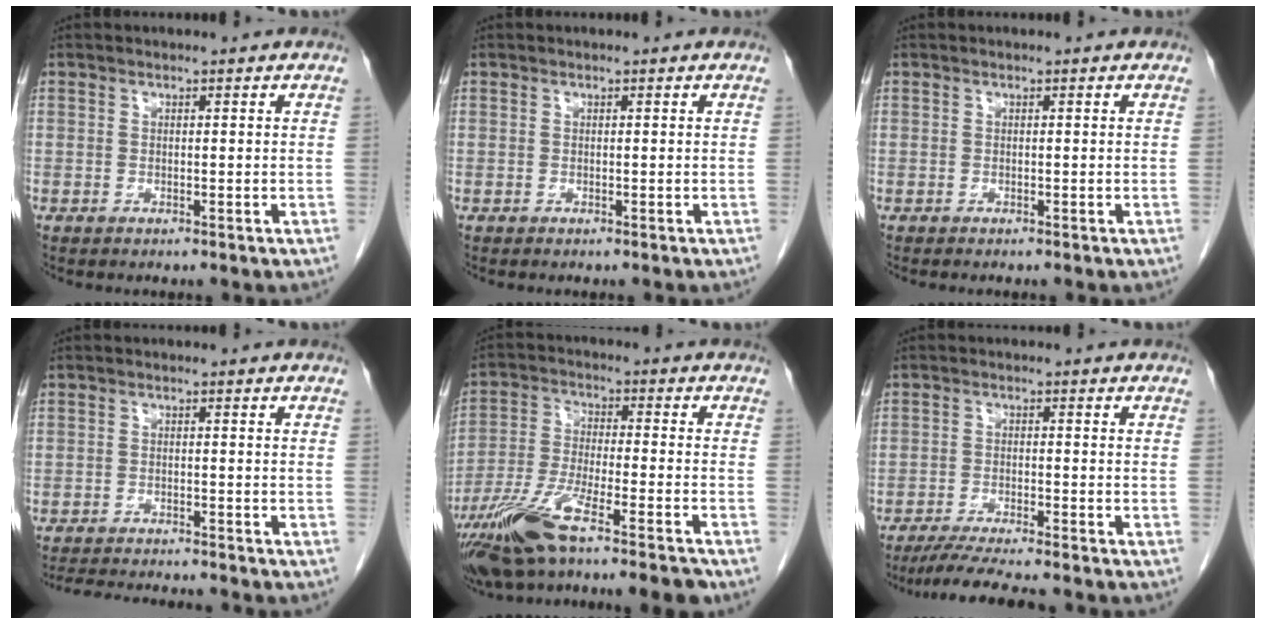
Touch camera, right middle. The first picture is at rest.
{"total": 0.0}
{"total": 0.9, "force": [-0.8, -0.1, 0.5], "torque": [-0.007, -0.001, -0.007]}
{"total": 9.8, "force": [-9.2, 0.5, 3.3], "torque": [-0.050, -0.011, -0.131]}
{"total": 14.1, "force": [-10.5, 0.6, 9.5], "torque": [-0.189, -0.031, -0.184]}
{"total": 9.0, "force": [-7.9, 0.0, 4.4], "torque": [-0.069, -0.023, -0.126]}